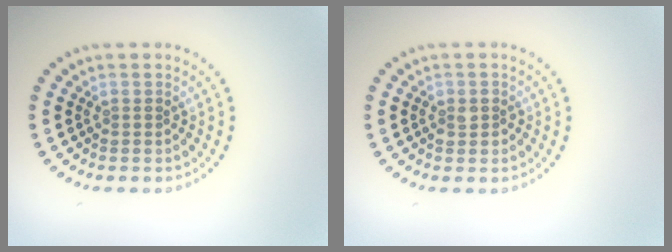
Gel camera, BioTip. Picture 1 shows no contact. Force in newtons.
{"total": 1.4, "press": 1.3, "slide": 0.4}